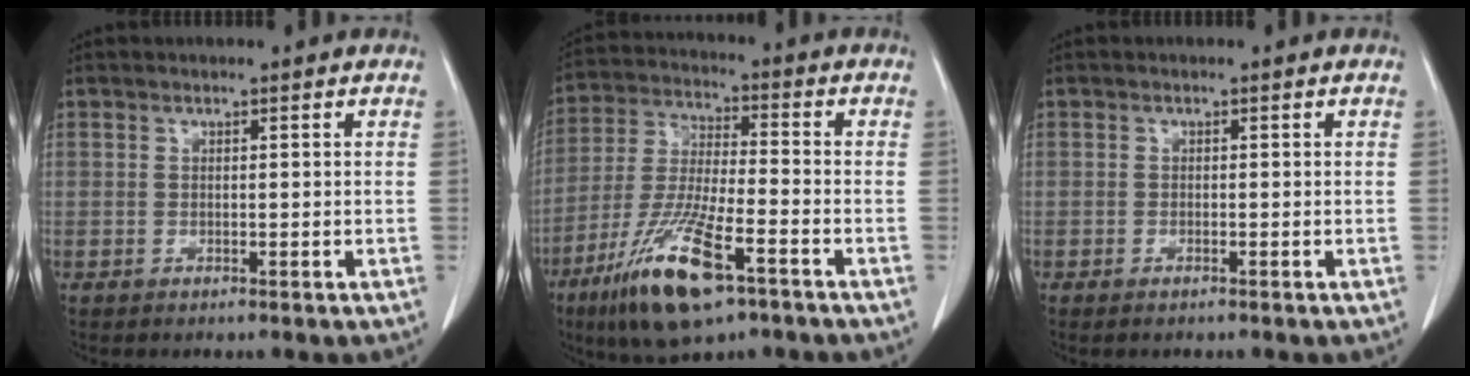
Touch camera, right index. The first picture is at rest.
{"total": 15.2, "force": [-8.4, 3.0, 12.3], "torque": [-0.254, -0.030, -0.149]}
{"total": 0.6, "force": [-0.5, 0.1, 0.4], "torque": [-0.008, 0.000, -0.006]}